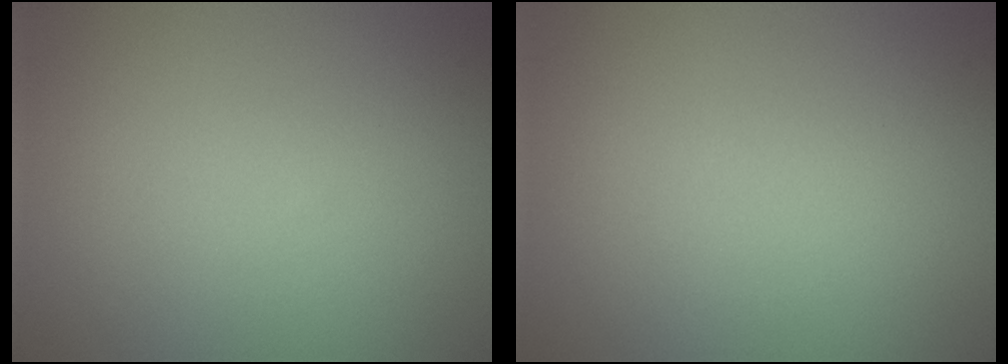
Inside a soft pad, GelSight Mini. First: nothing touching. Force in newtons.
{"total": 0.0}